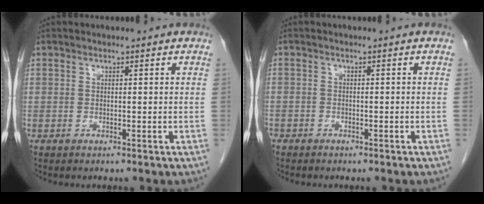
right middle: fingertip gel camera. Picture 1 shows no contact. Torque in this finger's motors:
{"motor_torque": [0.21, -0.46, -0.08, -0.21]}